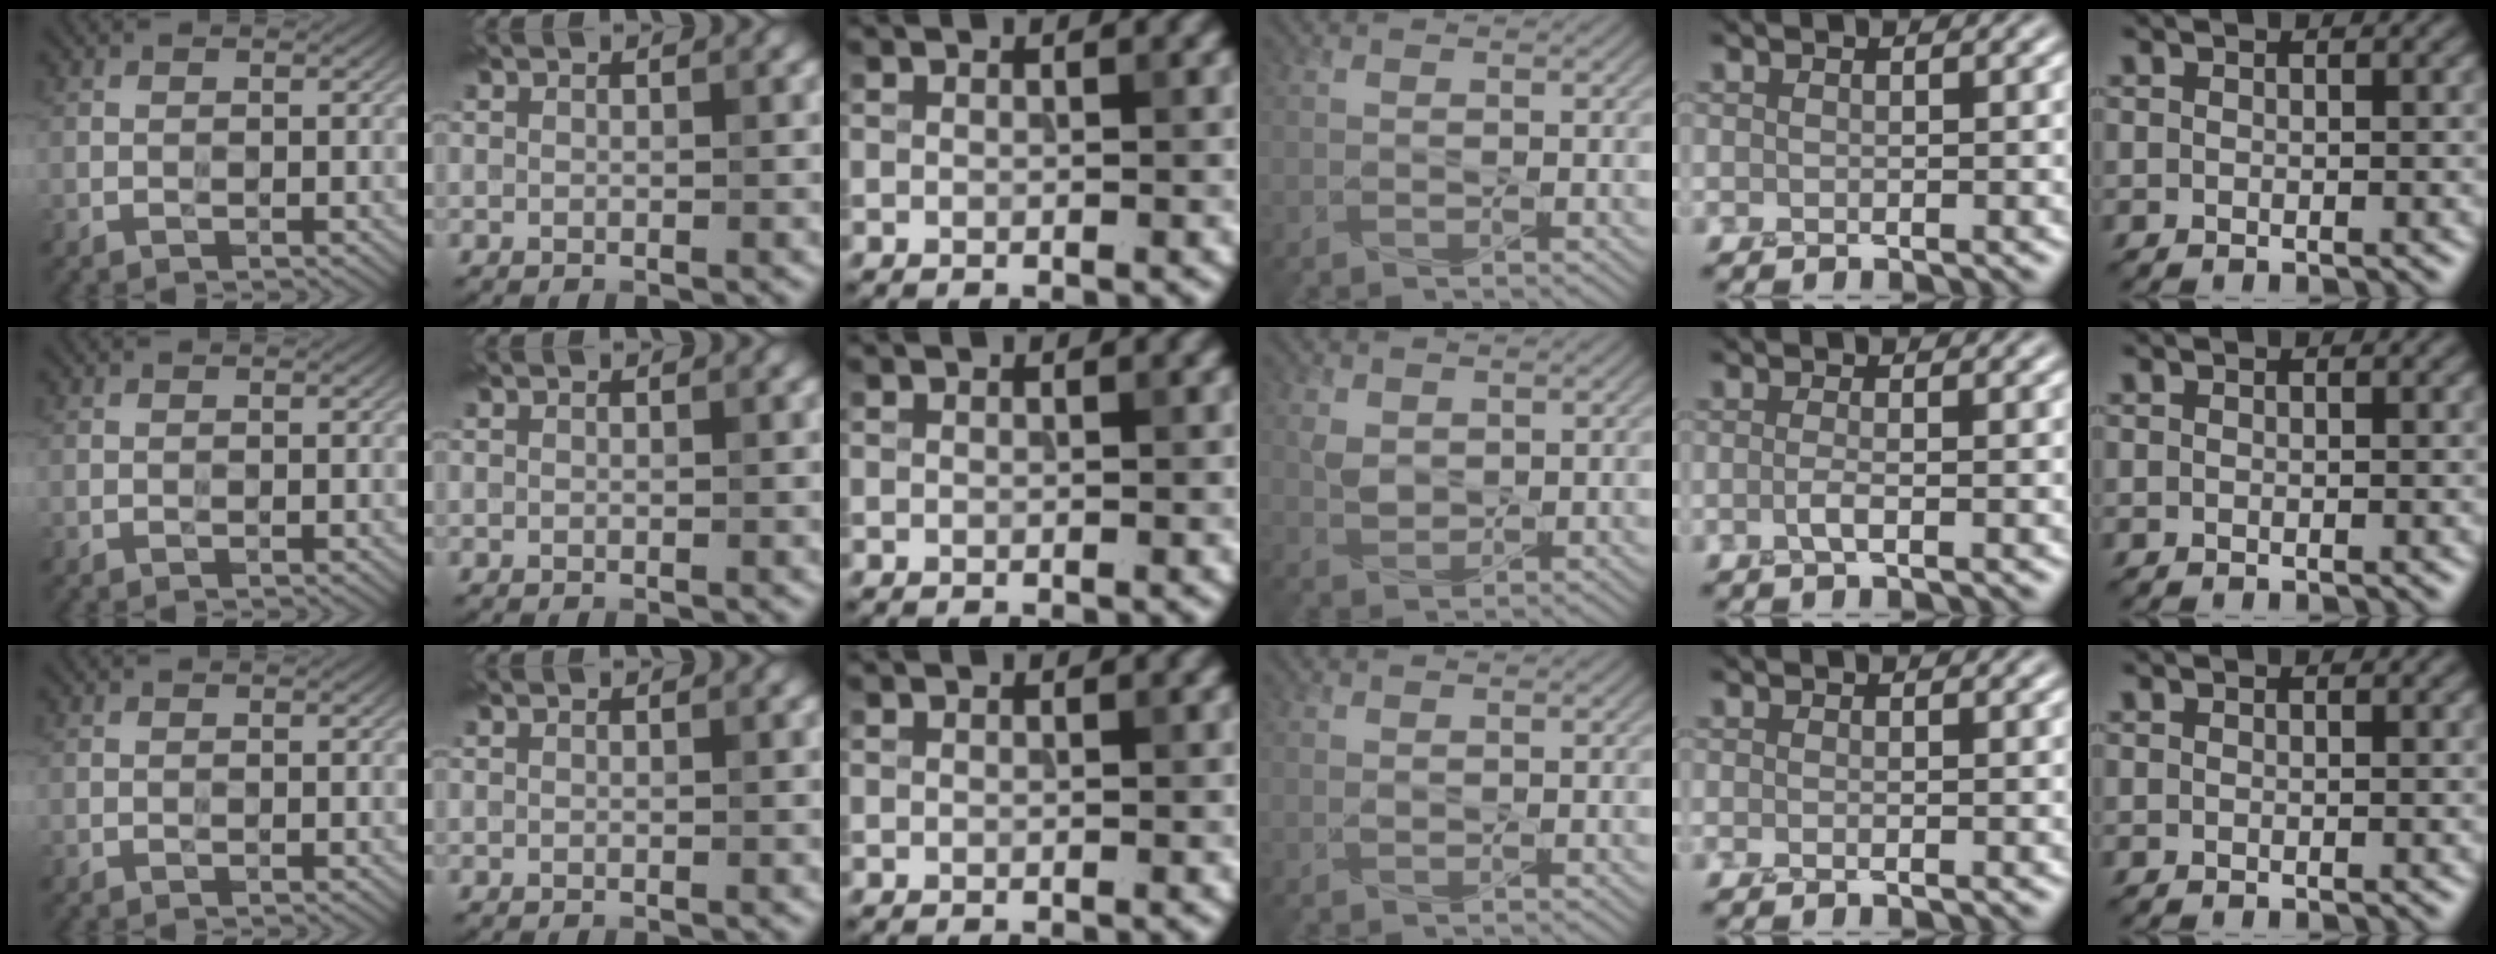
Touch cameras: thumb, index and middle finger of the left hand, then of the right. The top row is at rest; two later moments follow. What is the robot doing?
{"motion": "squeeze", "object": "tweezer"}